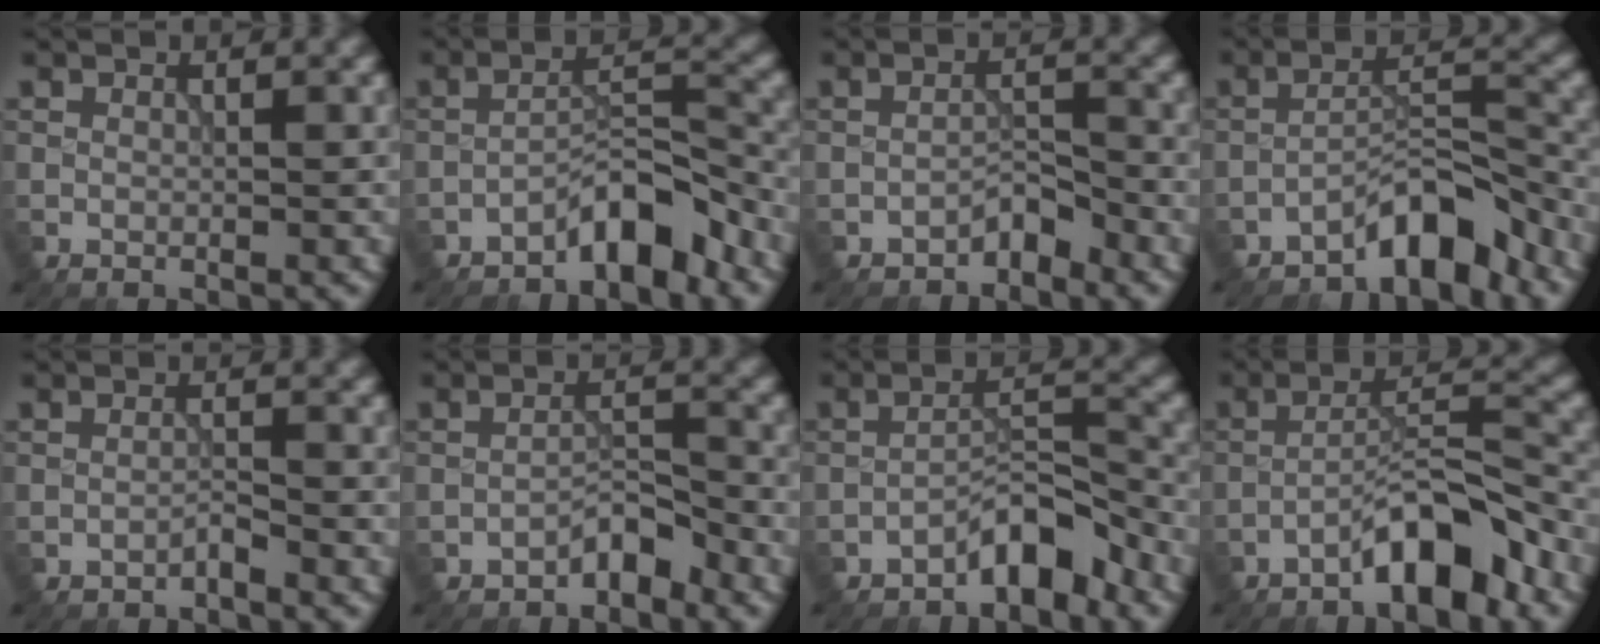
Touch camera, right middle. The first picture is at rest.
{"total": 4.5, "force": [-3.5, 1.1, 2.7], "torque": [-0.036, 0.022, -0.064]}
{"total": 2.0, "force": [-1.7, 0.6, 0.8], "torque": [-0.011, 0.011, -0.032]}
{"total": 4.9, "force": [-4.0, 1.1, 2.6], "torque": [-0.032, 0.018, -0.075]}
{"total": 0.8, "force": [-0.7, 0.0, 0.4], "torque": [-0.006, 0.006, -0.016]}
{"total": 2.3, "force": [-2.0, 0.7, 1.1], "torque": [-0.014, 0.015, -0.036]}
{"total": 4.0, "force": [-3.1, 1.0, 2.3], "torque": [-0.029, 0.023, -0.057]}
{"total": 5.8, "force": [-3.9, 1.2, 4.1], "torque": [-0.063, 0.020, -0.071]}